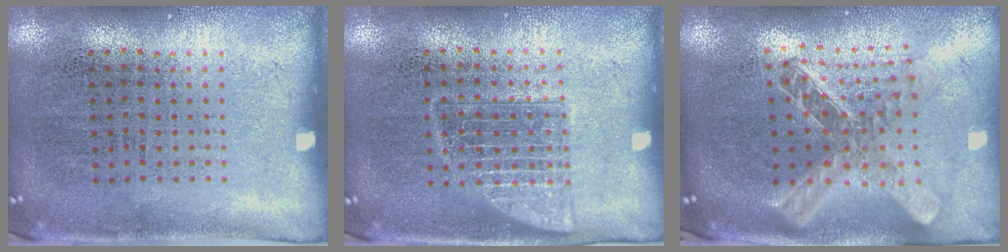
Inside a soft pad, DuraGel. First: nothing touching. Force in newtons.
{"total": 1.2, "press": 1.2, "slide": 0.2}
{"total": 2.5, "press": 2.0, "slide": 1.6}